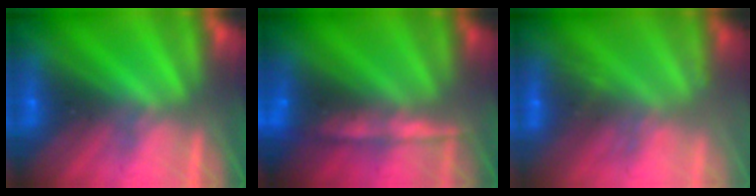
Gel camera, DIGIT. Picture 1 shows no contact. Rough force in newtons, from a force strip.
{"total": 7.6}
{"total": 3.1}